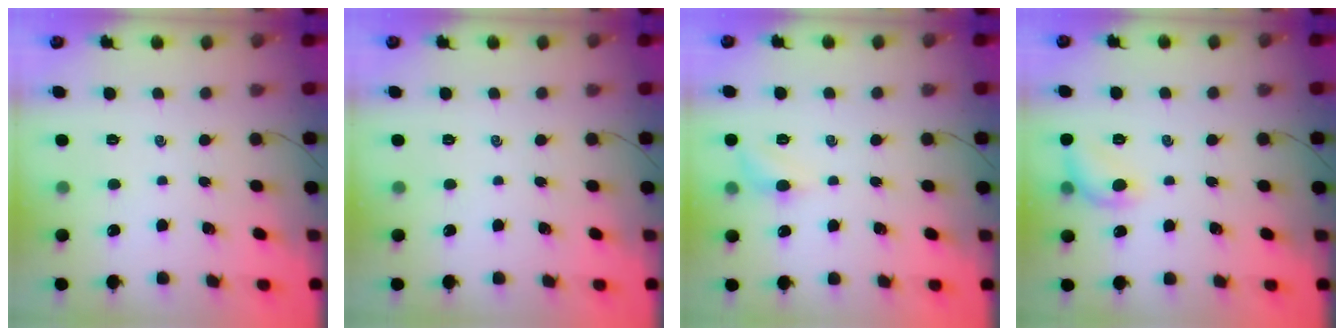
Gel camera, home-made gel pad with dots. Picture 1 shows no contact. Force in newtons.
{"total": 0.0}
{"total": 5.7, "press": 5.5, "slide": 1.5}
{"total": 7.7, "press": 7.6, "slide": 0.4}